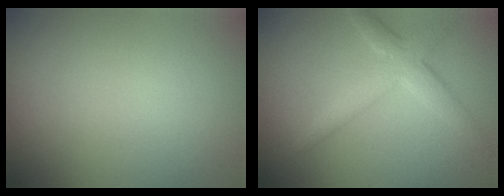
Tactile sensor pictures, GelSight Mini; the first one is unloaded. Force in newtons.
{"total": 3.4, "press": 3.4, "slide": 0.2}